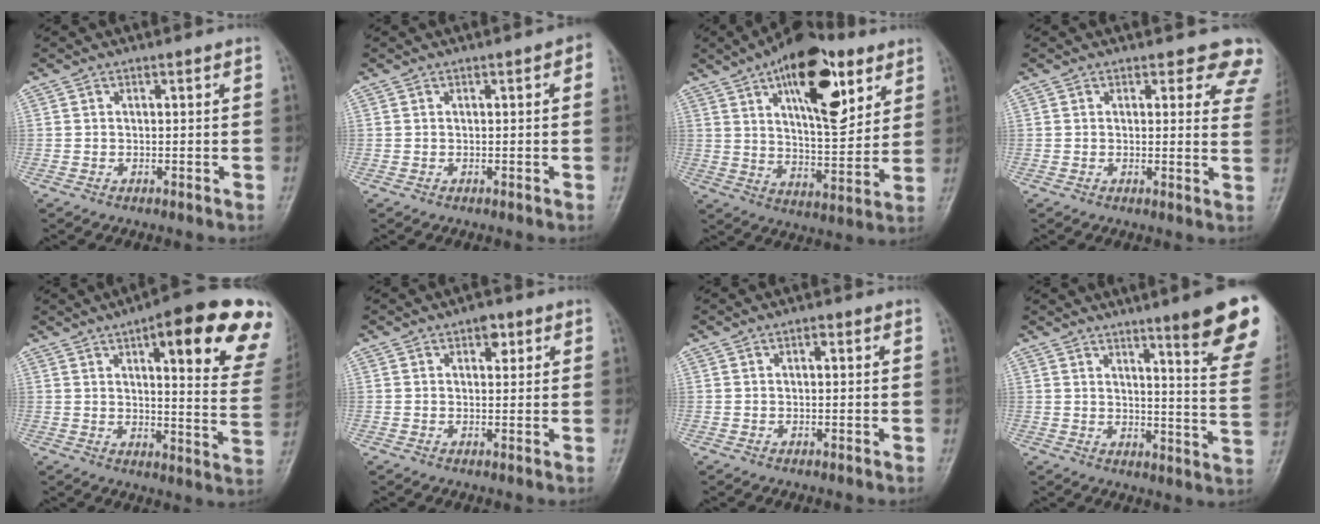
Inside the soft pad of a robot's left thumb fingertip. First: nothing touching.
{"total": 3.1, "force": [0.9, 1.1, 2.8], "torque": [-0.024, 0.003, 0.003]}
{"total": 20.2, "force": [9.6, 9.0, 15.3], "torque": [-0.191, -0.034, 0.149]}
{"total": 8.0, "force": [6.9, 3.3, 2.2], "torque": [0.026, -0.033, 0.045]}
{"total": 22.2, "force": [10.8, 5.5, 18.6], "torque": [-0.215, -0.033, 0.133]}
{"total": 2.9, "force": [1.5, 1.7, 1.8], "torque": [-0.010, -0.003, 0.017]}
{"total": 1.1, "force": [0.4, 0.6, 0.8], "torque": [-0.012, 0.002, 0.003]}
{"total": 16.8, "force": [10.4, 1.5, 13.0], "torque": [-0.137, -0.060, 0.128]}